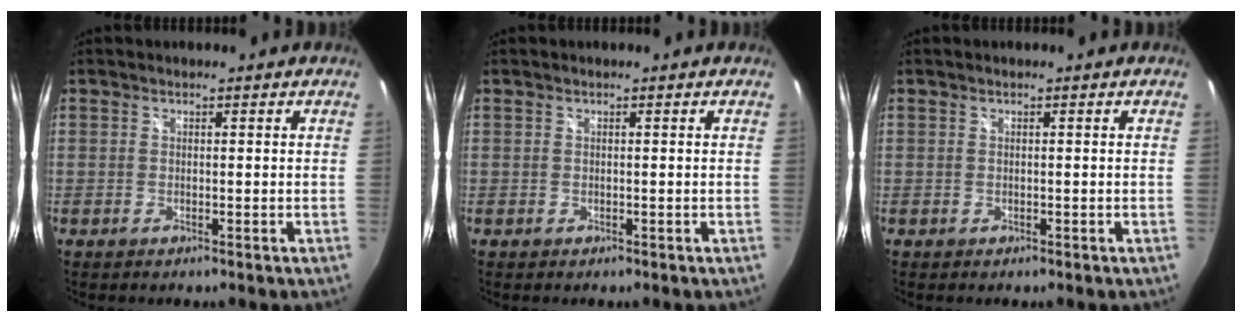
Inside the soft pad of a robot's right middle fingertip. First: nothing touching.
{"total": 0.0}
{"total": 0.0}